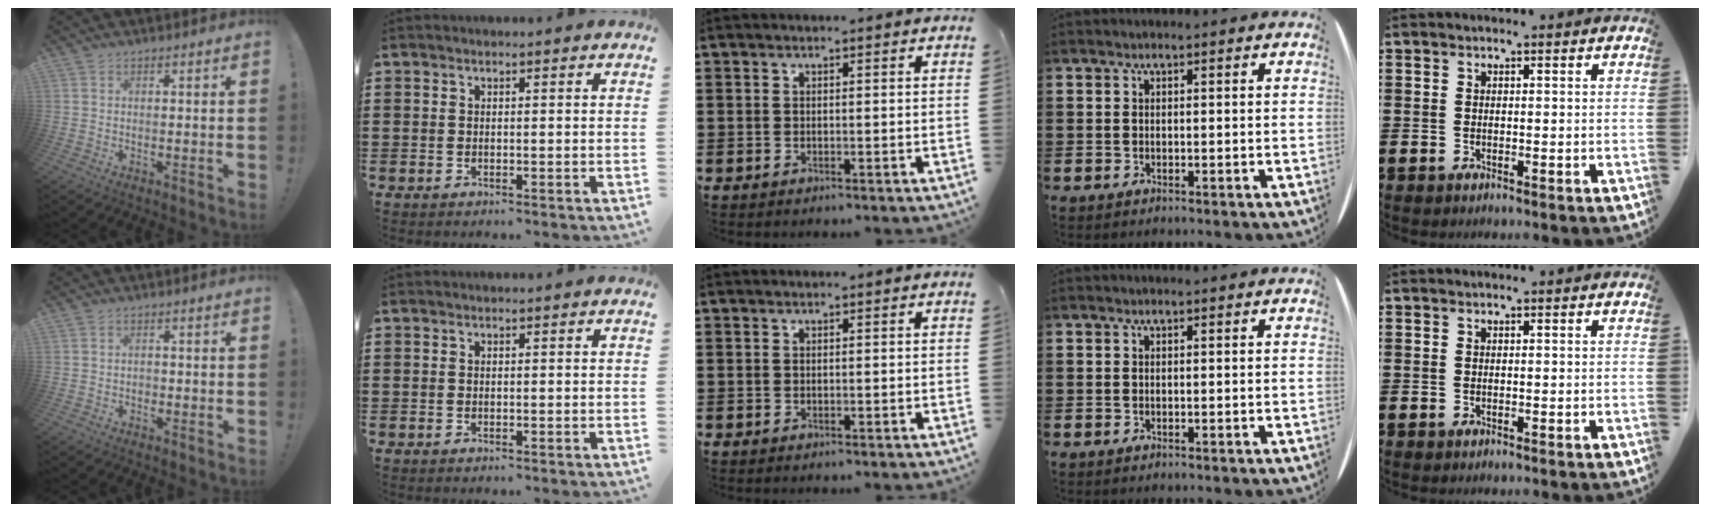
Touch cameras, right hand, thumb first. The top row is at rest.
{"thumb": {"total": 1.0, "force": [-0.7, 0.6, 0.4], "torque": [-0.005, 0.004, -0.013]}}